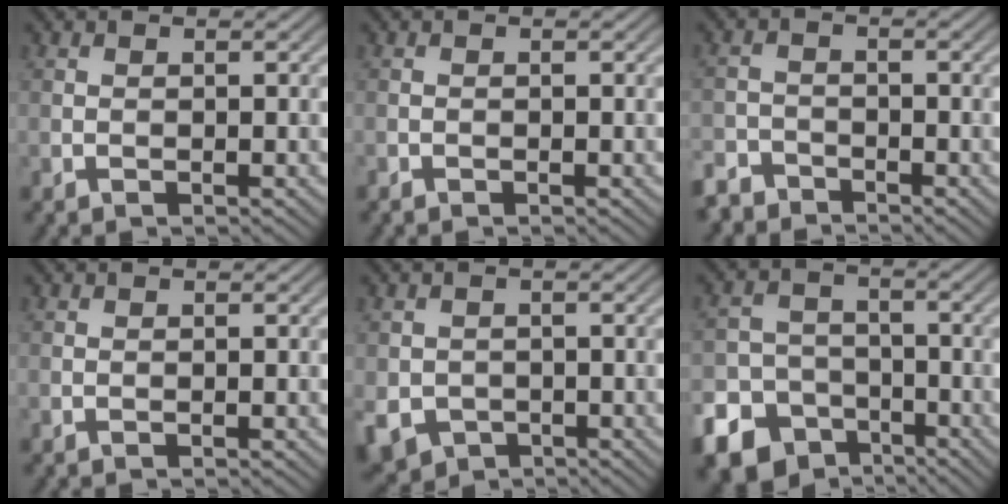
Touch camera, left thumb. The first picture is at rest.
{"total": 0.5, "force": [-0.5, 0.2, 0.0], "torque": [0.002, -0.003, -0.009]}
{"total": 3.5, "force": [-3.1, 1.5, 0.6], "torque": [-0.007, -0.002, -0.069]}
{"total": 0.0}
{"total": 4.6, "force": [-1.7, 3.9, 1.7], "torque": [-0.046, -0.020, -0.031]}
{"total": 13.4, "force": [-8.4, 9.9, 3.3], "torque": [-0.092, -0.059, -0.146]}